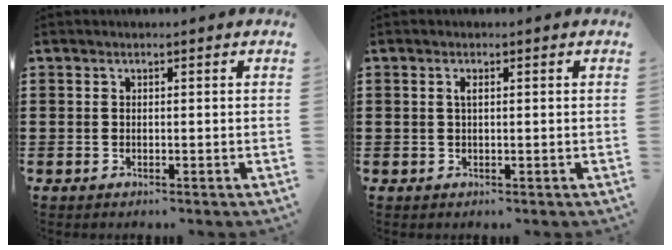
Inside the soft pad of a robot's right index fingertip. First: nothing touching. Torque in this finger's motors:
{"motor_torque": [0.31, -0.21, 0.15, 0.00]}